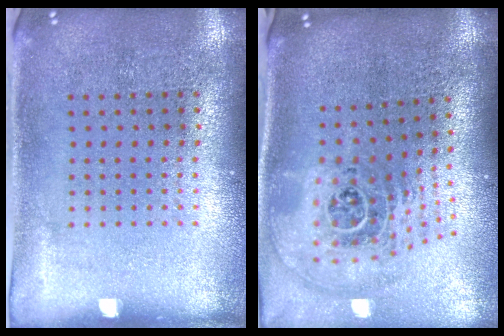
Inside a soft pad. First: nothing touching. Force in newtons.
{"total": 2.8, "press": 1.9, "slide": 2.1}